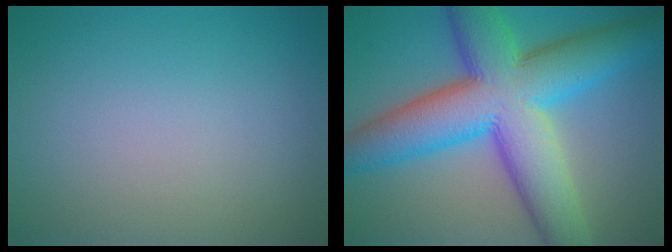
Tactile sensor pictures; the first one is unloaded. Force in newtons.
{"total": 13.2, "press": 13.2, "slide": 0.2}